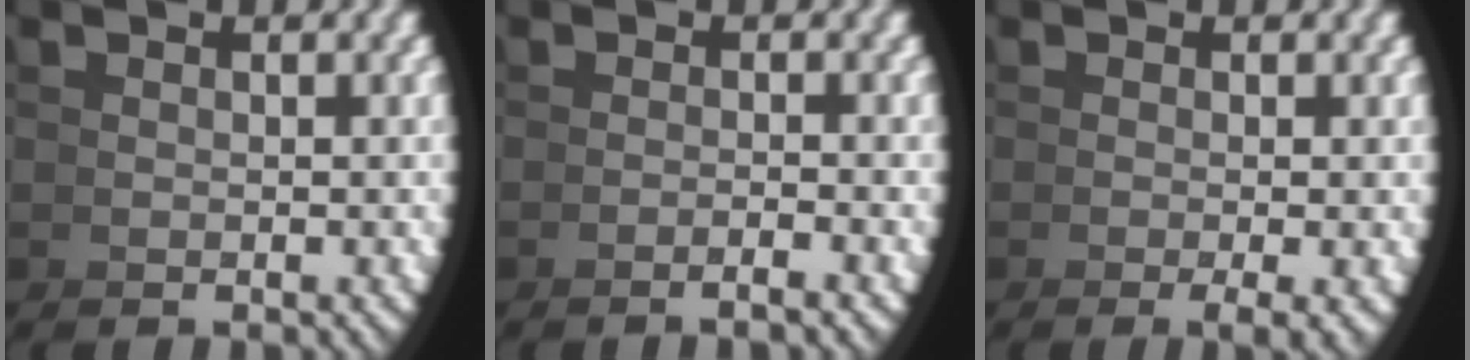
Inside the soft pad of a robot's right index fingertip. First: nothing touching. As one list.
[{"total": 1.6, "force": [-1.2, -0.7, 0.7], "torque": [-0.003, 0.015, -0.028]}, {"total": 2.5, "force": [-1.3, 0.4, 2.1], "torque": [-0.028, -0.003, -0.017]}]